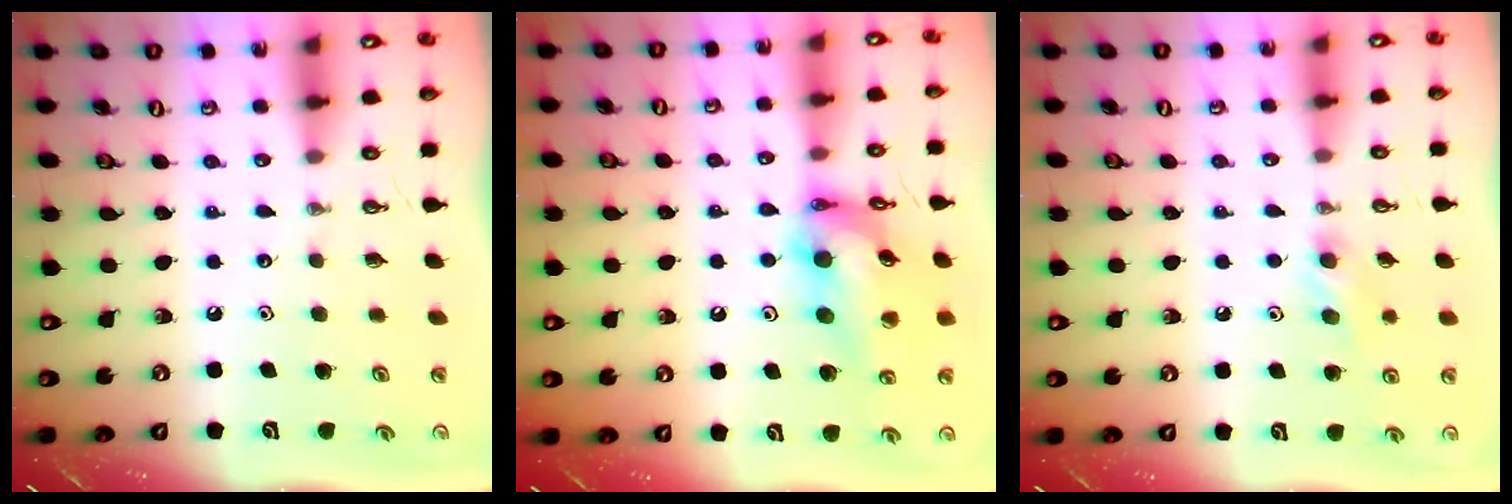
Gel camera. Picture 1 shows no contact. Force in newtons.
{"total": 16.9, "press": 16.5, "slide": 3.9}
{"total": 8.6, "press": 5.2, "slide": 6.9}